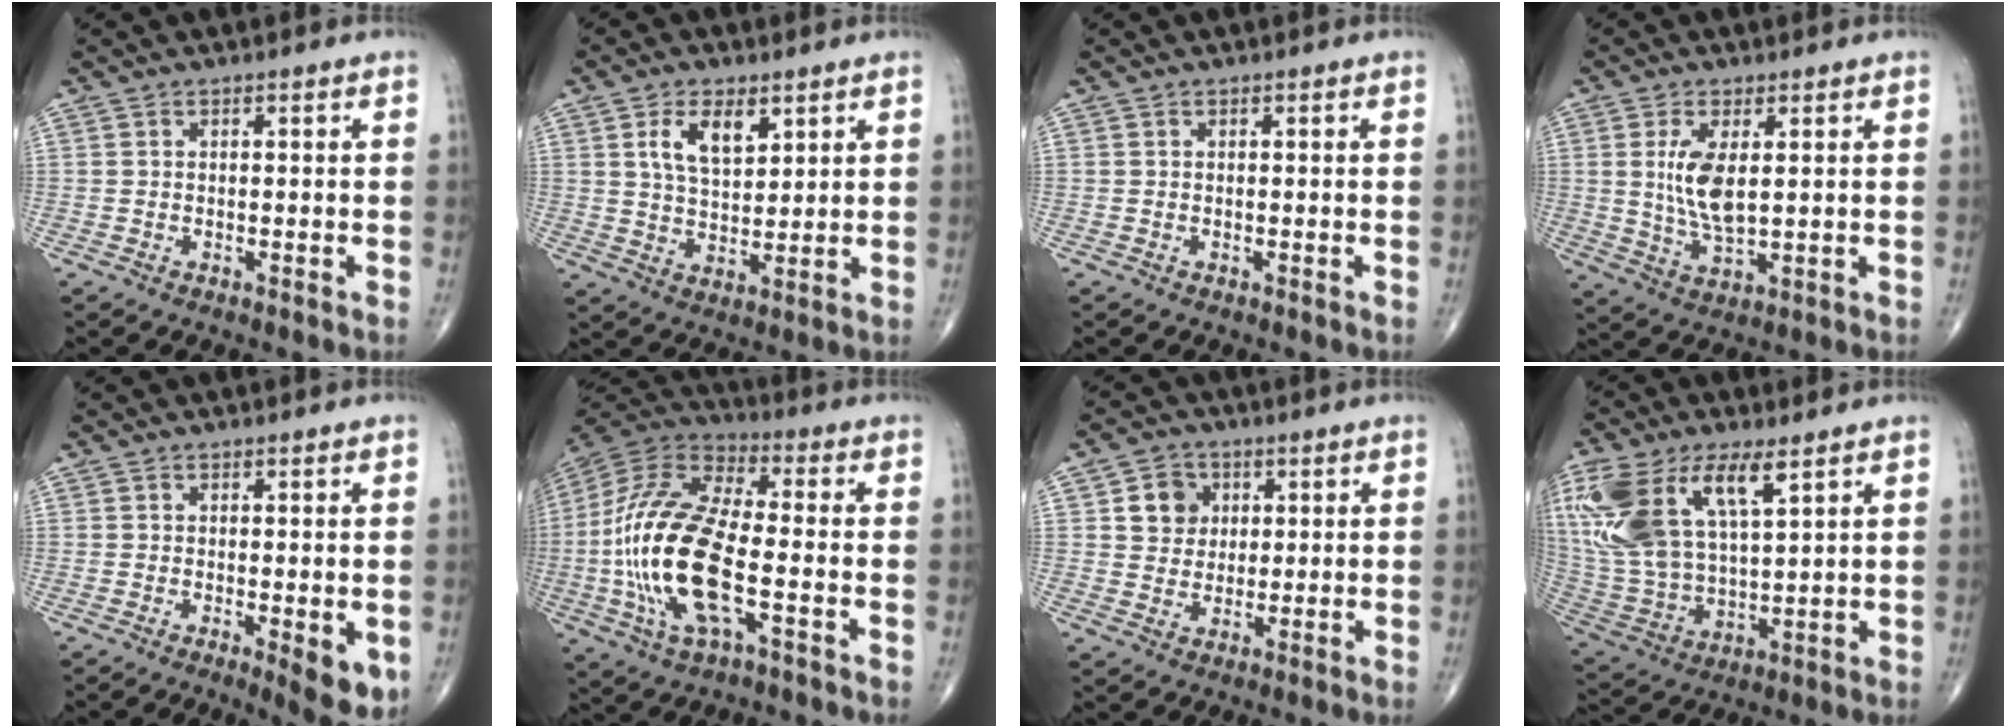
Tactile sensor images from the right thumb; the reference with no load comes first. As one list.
[{"total": 7.8, "force": [3.5, 4.1, 5.7], "torque": [-0.086, -0.020, 0.067]}, {"total": 0.0}, {"total": 8.1, "force": [1.5, 3.4, 7.2], "torque": [-0.143, -0.017, 0.038]}, {"total": 6.3, "force": [-1.6, 2.1, 5.8], "torque": [-0.072, -0.016, -0.019]}, {"total": 22.3, "force": [-4.3, 8.7, 20.1], "torque": [-0.443, 0.015, -0.077]}, {"total": 6.2, "force": [1.8, 5.4, 2.3], "torque": [-0.009, -0.003, 0.028]}, {"total": 22.2, "force": [9.8, 10.2, 17.1], "torque": [-0.378, -0.014, 0.196]}]